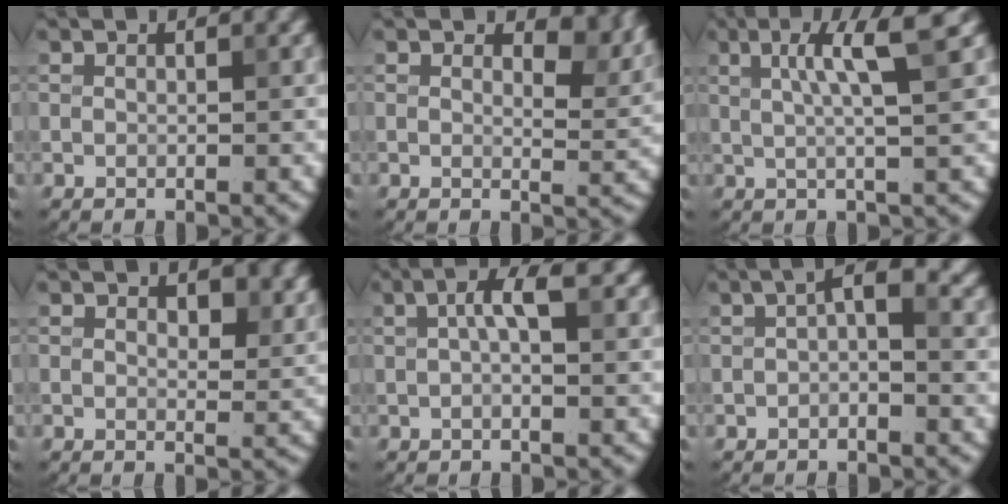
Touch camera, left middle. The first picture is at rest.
{"total": 4.3, "force": [2.2, 2.2, 2.9], "torque": [-0.039, -0.008, 0.027]}
{"total": 4.8, "force": [1.7, 0.7, 4.4], "torque": [-0.069, 0.006, 0.026]}
{"total": 2.6, "force": [1.5, 1.4, 1.6], "torque": [-0.023, -0.008, 0.020]}
{"total": 3.5, "force": [0.8, 1.1, 3.2], "torque": [-0.057, 0.011, 0.007]}
{"total": 2.2, "force": [0.1, 0.9, 2.1], "torque": [-0.031, 0.009, -0.003]}